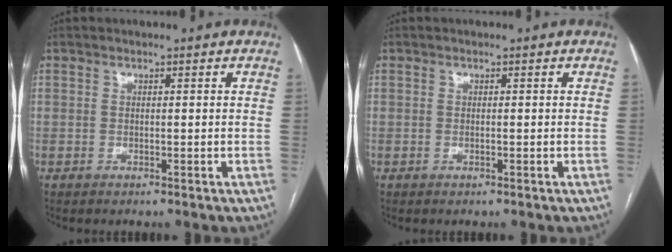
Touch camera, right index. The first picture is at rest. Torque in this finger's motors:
{"motor_torque": [0.12, 0.09, 0.01, 0.01]}